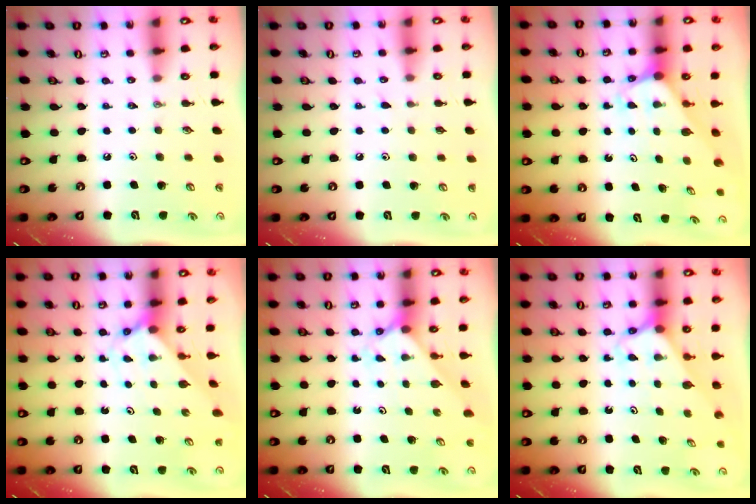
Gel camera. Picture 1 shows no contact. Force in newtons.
{"total": 4.5, "press": 4.5, "slide": 0.5}
{"total": 2.0, "press": 2.0, "slide": 0.1}
{"total": 2.3, "press": 2.3, "slide": 0.2}
{"total": 2.1, "press": 2.1, "slide": 0.3}
{"total": 2.7, "press": 2.7, "slide": 0.1}